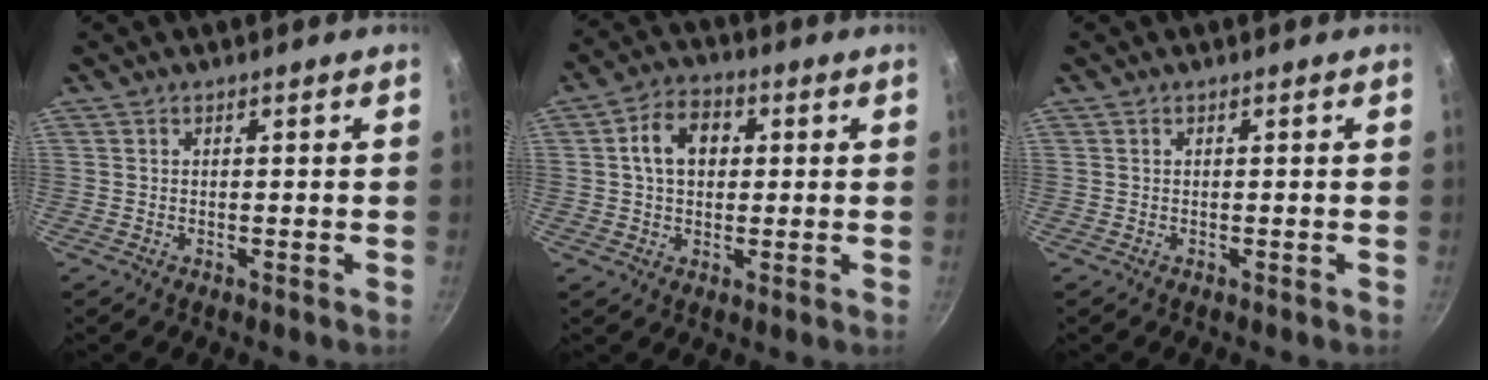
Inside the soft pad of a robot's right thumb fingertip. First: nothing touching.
{"total": 8.5, "force": [1.4, 6.2, 5.5], "torque": [-0.068, 0.015, 0.015]}
{"total": 0.0}